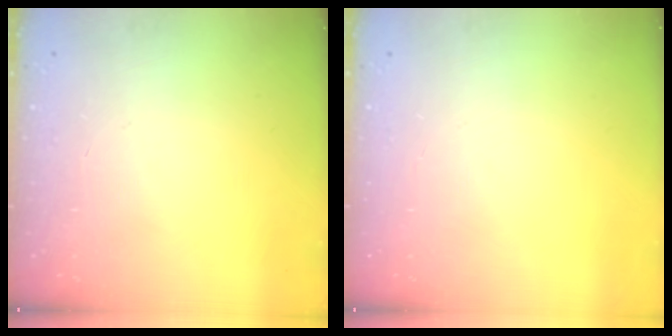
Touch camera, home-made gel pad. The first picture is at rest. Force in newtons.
{"total": 0.0}